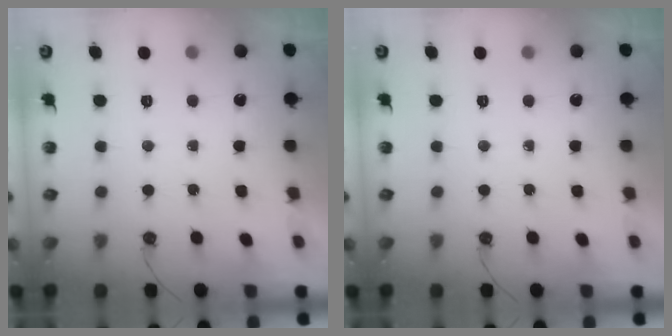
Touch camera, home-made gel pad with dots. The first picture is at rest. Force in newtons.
{"total": 0.0}